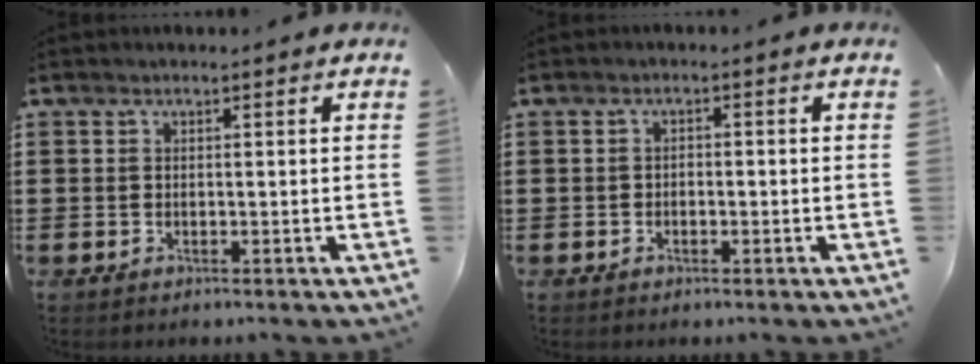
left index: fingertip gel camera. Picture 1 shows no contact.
{"total": 0.8, "force": [-0.7, 0.3, 0.4], "torque": [-0.011, -0.003, -0.013]}